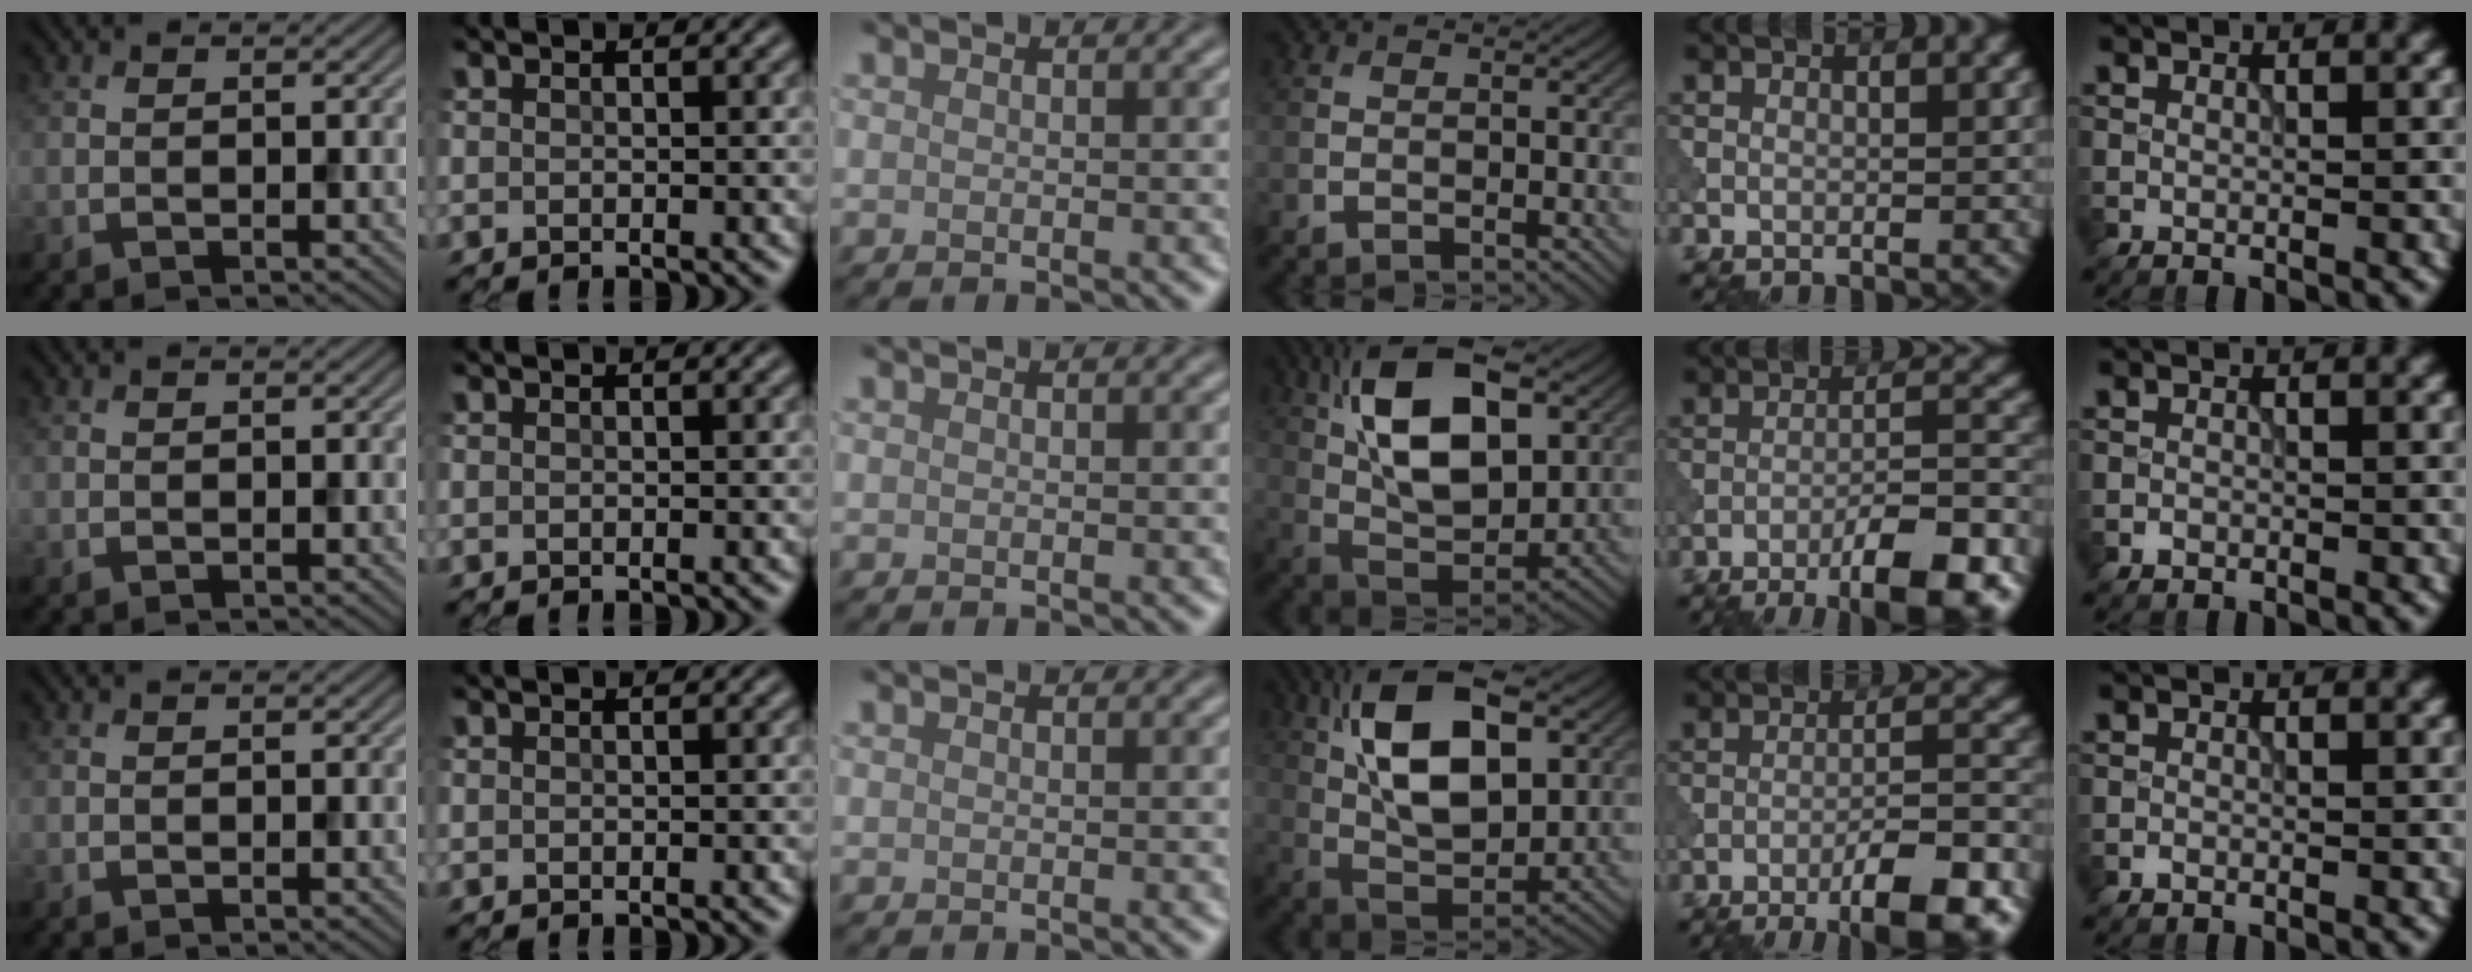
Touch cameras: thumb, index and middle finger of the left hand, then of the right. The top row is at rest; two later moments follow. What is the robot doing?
{"motion": "shake", "object": "bell"}